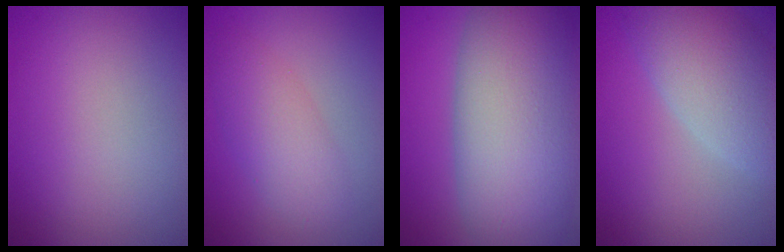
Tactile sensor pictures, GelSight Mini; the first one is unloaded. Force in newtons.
{"total": 3.8, "press": 3.8, "slide": 0.0}
{"total": 13.1, "press": 13.1, "slide": 0.5}
{"total": 6.8, "press": 6.8, "slide": 0.6}